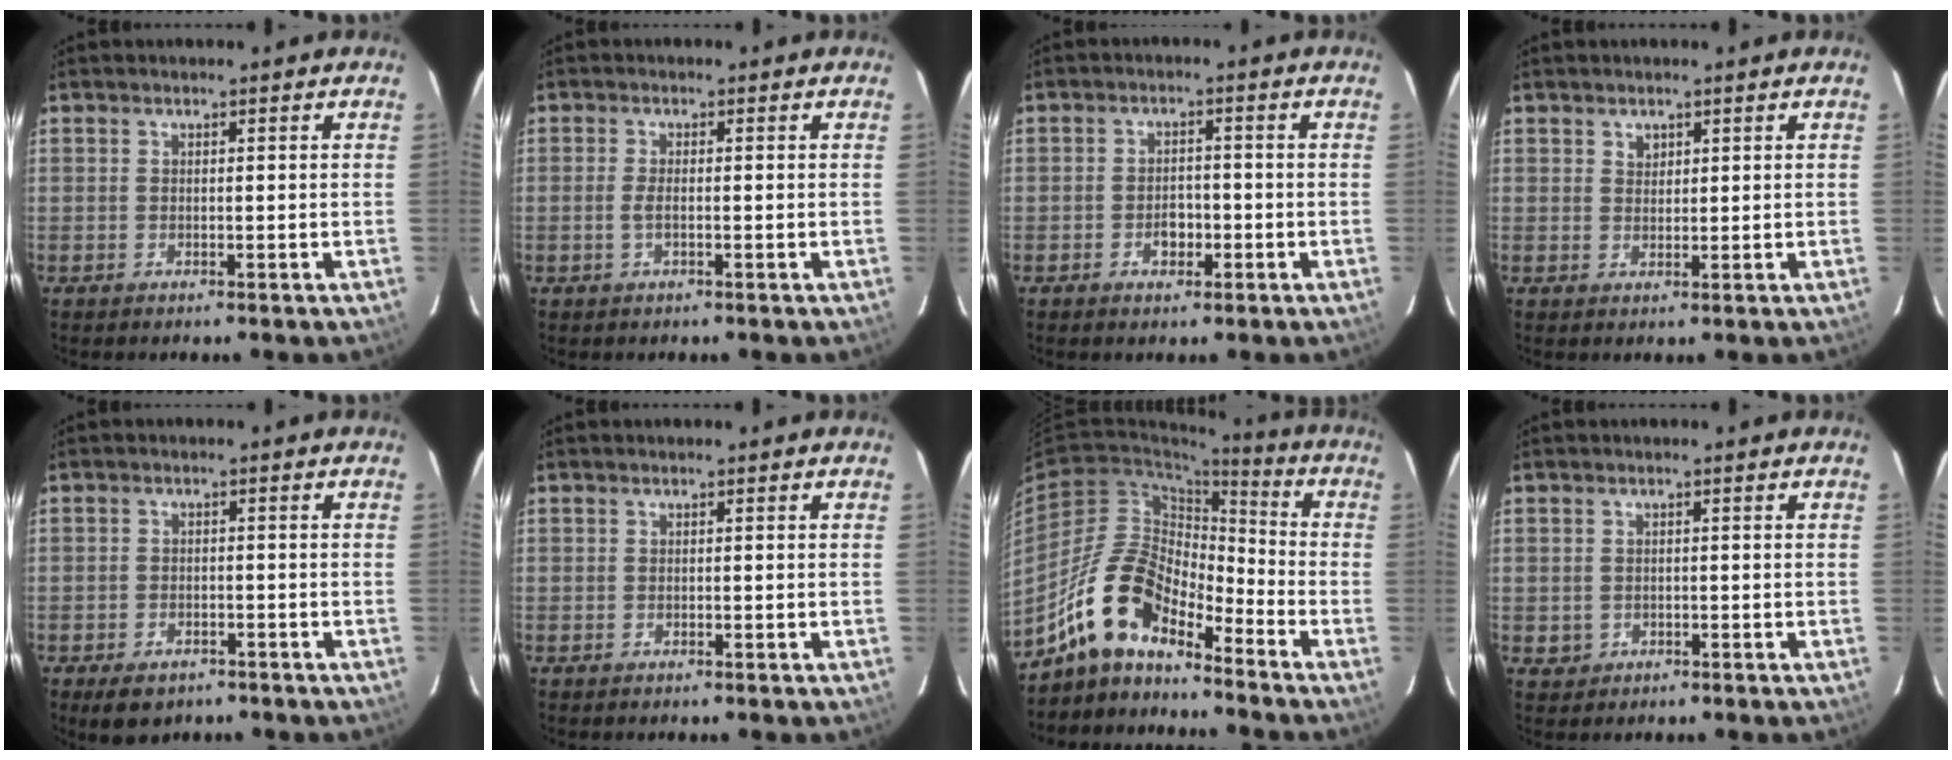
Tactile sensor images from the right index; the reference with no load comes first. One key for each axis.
{"total": 2.1, "fx": -0.5, "fy": 0.7, "fz": 1.9, "tx": -0.040, "ty": -0.001, "tz": -0.009}
{"total": 3.4, "fx": -1.4, "fy": 2.5, "fz": 1.9, "tx": -0.032, "ty": 0.005, "tz": -0.020}
{"total": 1.8, "fx": 1.1, "fy": 1.3, "fz": 0.4, "tx": -0.002, "ty": 0.005, "tz": 0.019}
{"total": 5.7, "fx": -3.9, "fy": 3.3, "fz": 2.5, "tx": -0.054, "ty": -0.007, "tz": -0.052}
{"total": 0.0}
{"total": 13.6, "fx": -10.7, "fy": 5.1, "fz": 6.7, "tx": -0.123, "ty": 0.014, "tz": -0.211}
{"total": 2.2, "fx": -0.4, "fy": 2.2, "fz": 0.2, "tx": -0.003, "ty": 0.001, "tz": -0.001}